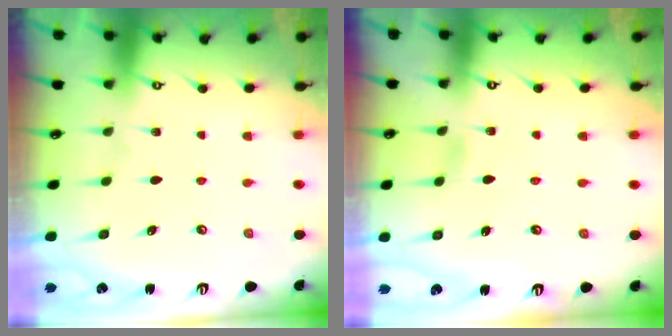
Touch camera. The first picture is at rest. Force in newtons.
{"total": 2.6, "press": 2.6, "slide": 0.3}